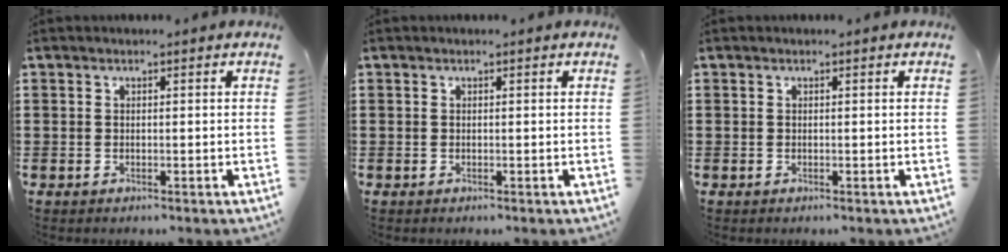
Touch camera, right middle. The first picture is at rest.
{"total": 0.0}
{"total": 0.0}